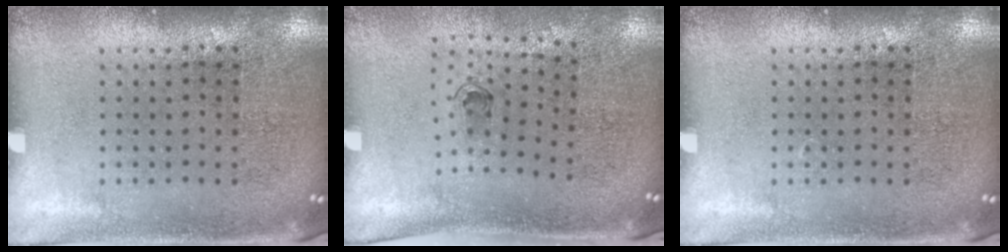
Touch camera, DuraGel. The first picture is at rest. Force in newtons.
{"total": 0.6, "press": 0.3, "slide": 0.6}
{"total": 0.0}